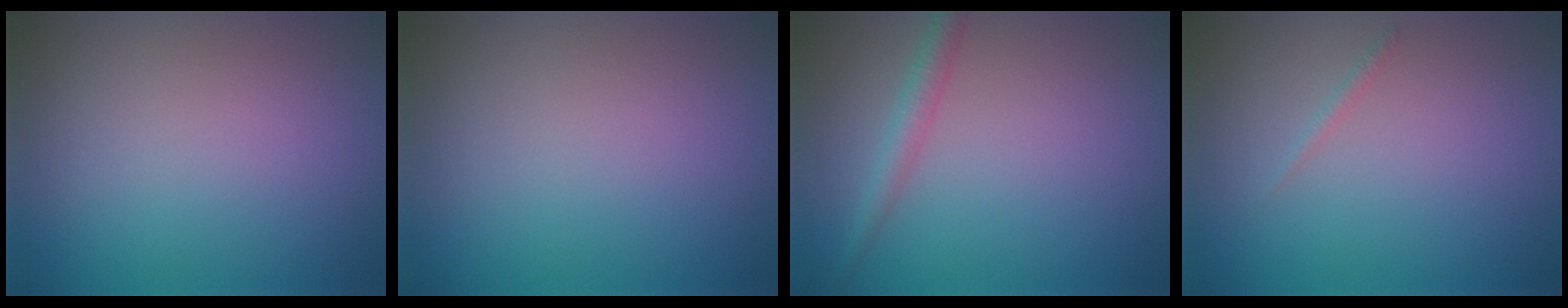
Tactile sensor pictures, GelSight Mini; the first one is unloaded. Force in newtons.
{"total": 0.0}
{"total": 2.2, "press": 2.2, "slide": 0.1}
{"total": 0.5, "press": 0.5, "slide": 0.0}